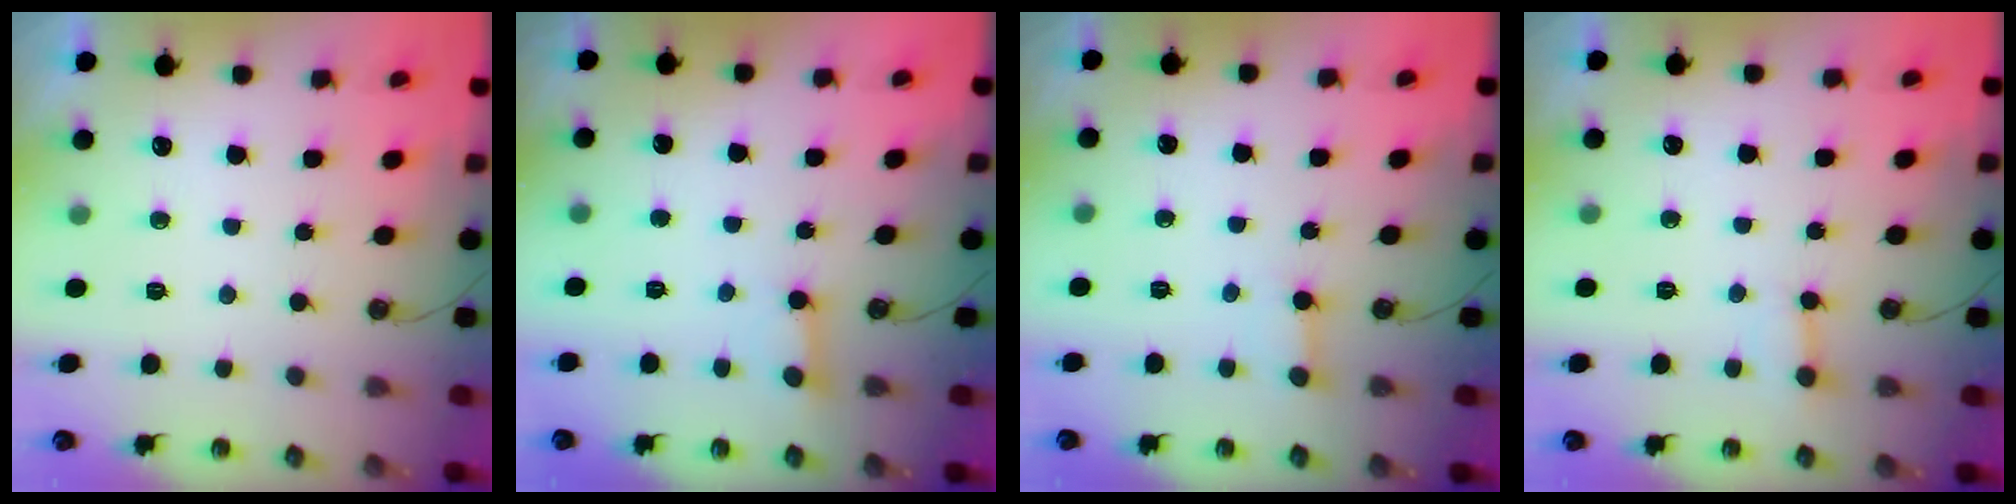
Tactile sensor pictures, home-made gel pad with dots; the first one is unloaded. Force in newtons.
{"total": 2.4, "press": 2.4, "slide": 0.2}
{"total": 3.3, "press": 3.3, "slide": 0.4}
{"total": 2.6, "press": 2.6, "slide": 0.1}